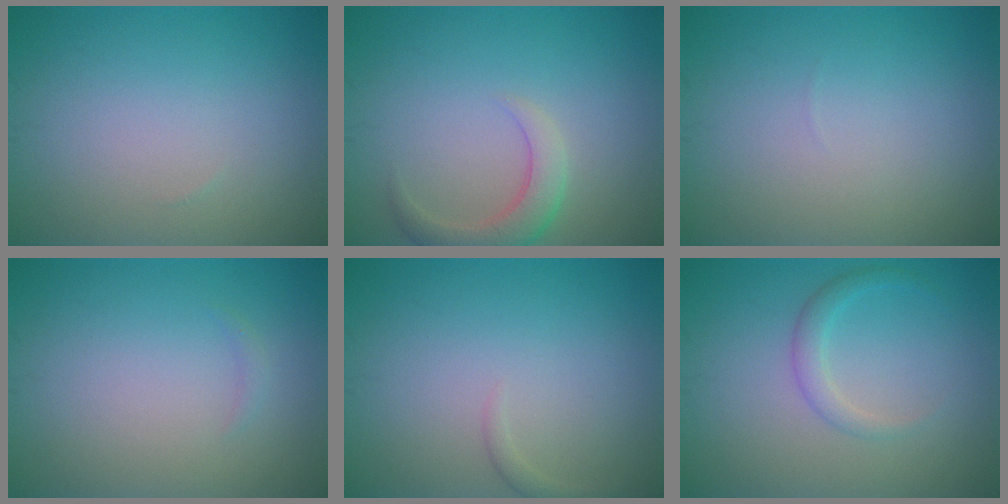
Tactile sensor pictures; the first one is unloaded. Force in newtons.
{"total": 3.0, "press": 3.0, "slide": 0.3}
{"total": 0.0}
{"total": 0.5, "press": 0.5, "slide": 0.1}
{"total": 0.8, "press": 0.8, "slide": 0.1}
{"total": 1.8, "press": 1.8, "slide": 0.1}